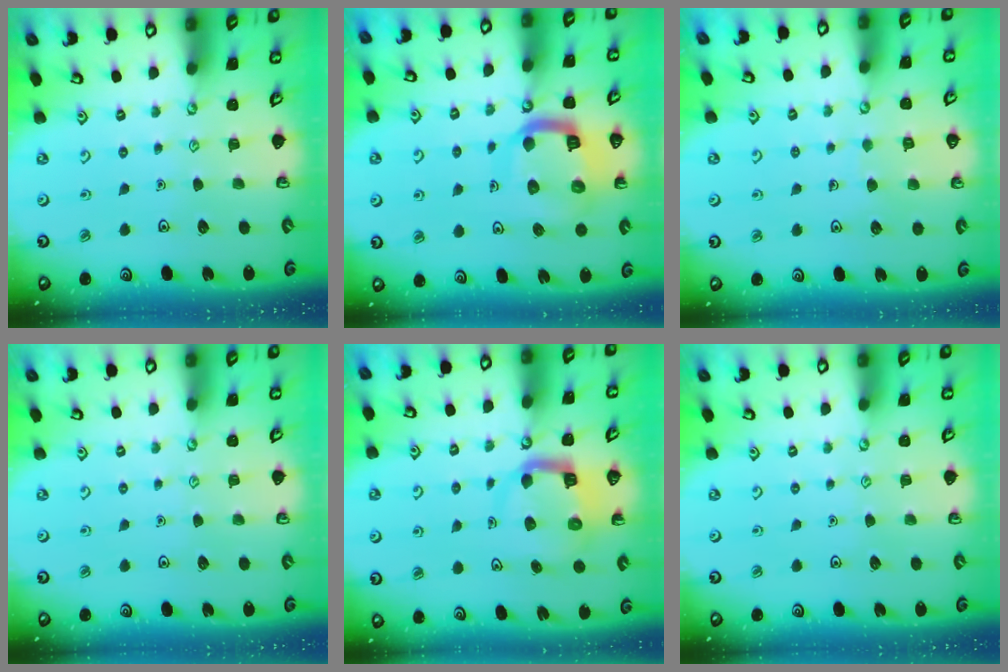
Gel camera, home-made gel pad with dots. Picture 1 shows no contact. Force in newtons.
{"total": 14.1, "press": 14.0, "slide": 1.6}
{"total": 5.1, "press": 5.1, "slide": 0.4}
{"total": 0.0}
{"total": 7.3, "press": 7.3, "slide": 1.0}
{"total": 0.0}